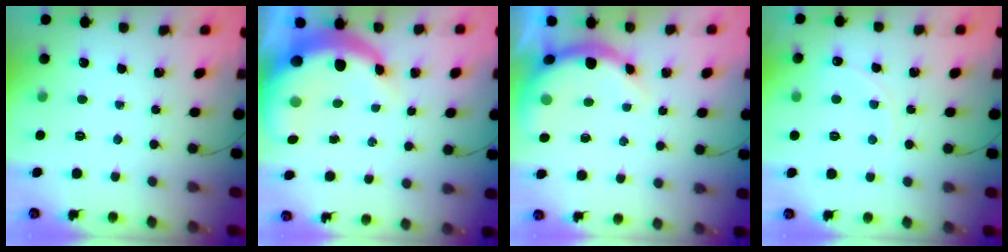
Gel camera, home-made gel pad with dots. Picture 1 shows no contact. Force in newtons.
{"total": 10.7, "press": 10.4, "slide": 2.4}
{"total": 7.0, "press": 6.8, "slide": 1.5}
{"total": 7.9, "press": 7.7, "slide": 1.6}